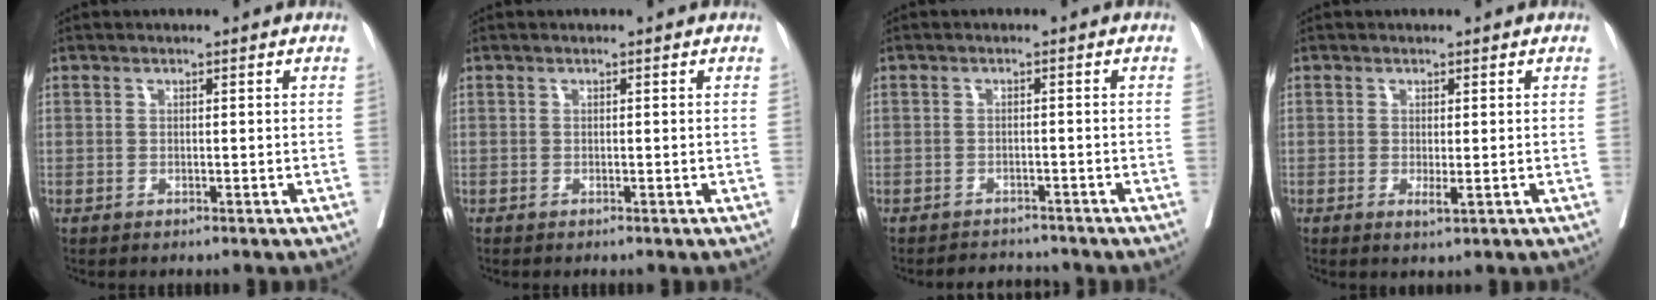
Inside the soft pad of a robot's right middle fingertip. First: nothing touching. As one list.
[{"total": 0.0}, {"total": 2.7, "force": [-2.7, 0.4, -0.2], "torque": [0.002, -0.007, -0.041]}, {"total": 1.4, "force": [0.1, 0.1, 1.4], "torque": [-0.025, -0.005, 0.004]}]